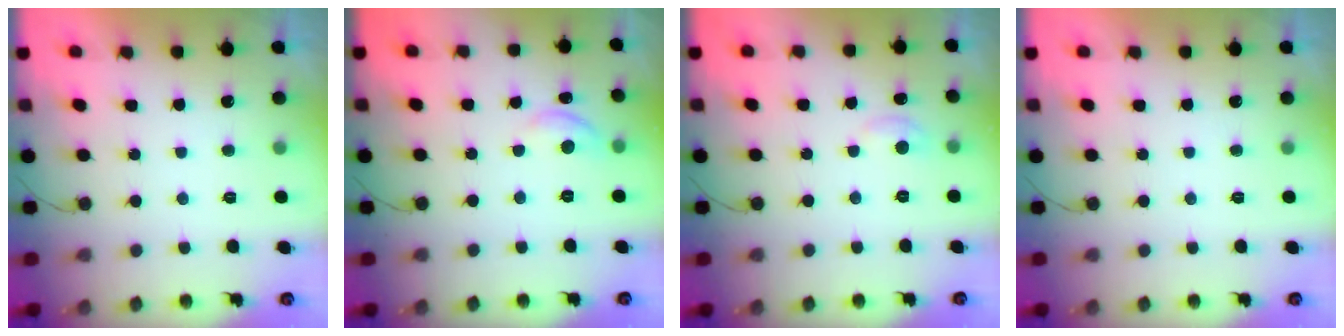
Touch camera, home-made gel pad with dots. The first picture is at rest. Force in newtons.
{"total": 6.2, "press": 6.2, "slide": 0.6}
{"total": 5.9, "press": 5.8, "slide": 0.8}
{"total": 0.0}